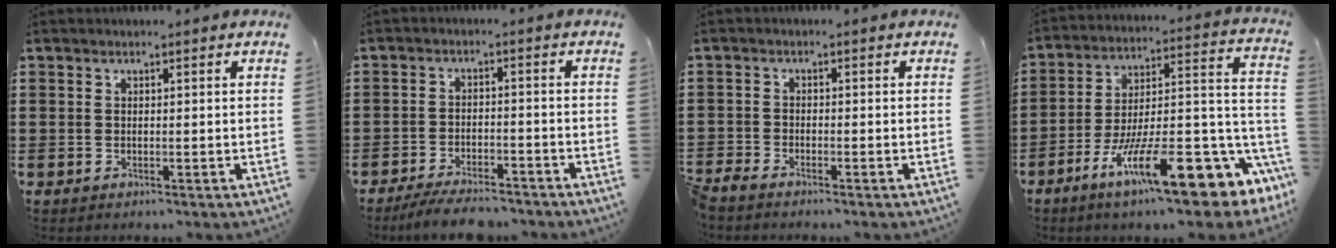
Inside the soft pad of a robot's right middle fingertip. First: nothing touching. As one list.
[{"total": 4.8, "force": [-4.4, 0.7, 1.8], "torque": [-0.035, -0.003, -0.086]}, {"total": 1.8, "force": [-1.7, 0.1, 0.4], "torque": [-0.024, -0.004, -0.040]}, {"total": 16.8, "force": [-8.7, 4.9, 13.4], "torque": [-0.203, 0.000, -0.139]}]